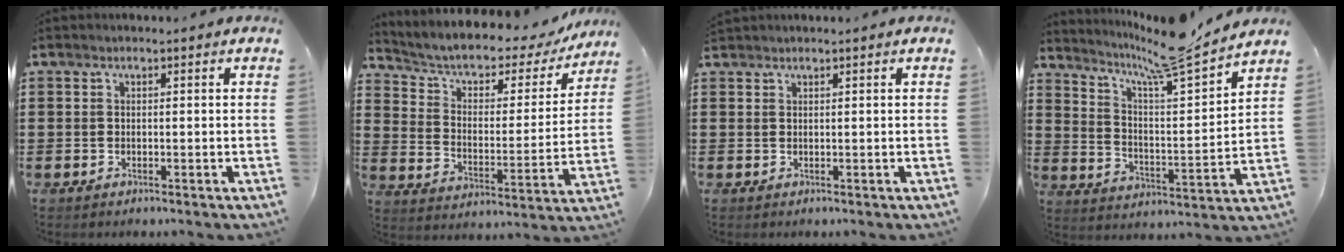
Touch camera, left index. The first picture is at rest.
{"total": 4.3, "force": [2.7, 2.5, 2.3], "torque": [-0.063, -0.020, 0.037]}
{"total": 0.8, "force": [0.8, 0.1, 0.0], "torque": [-0.002, 0.000, 0.016]}
{"total": 9.8, "force": [8.5, 0.1, 4.9], "torque": [-0.118, -0.053, 0.137]}